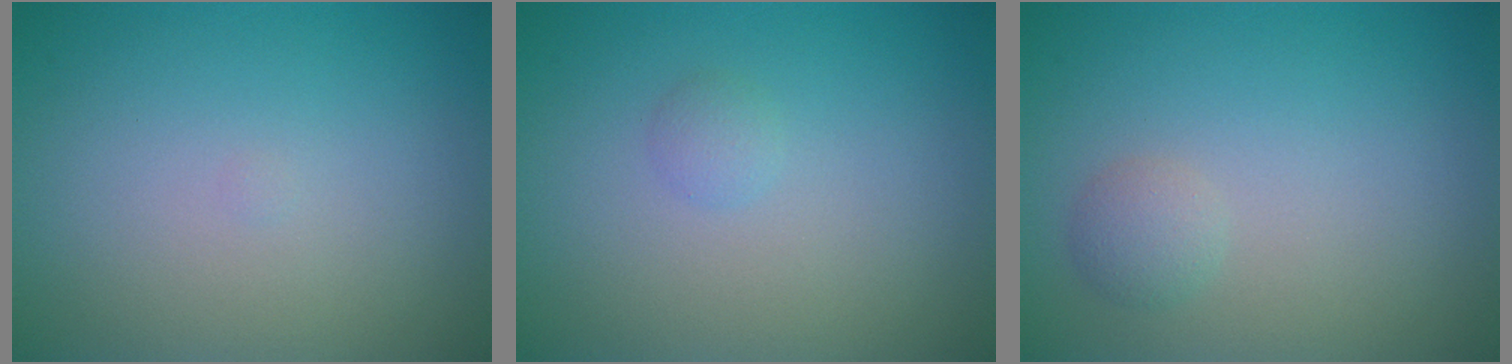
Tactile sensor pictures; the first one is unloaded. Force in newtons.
{"total": 0.8, "press": 0.8, "slide": 0.0}
{"total": 1.3, "press": 1.3, "slide": 0.0}